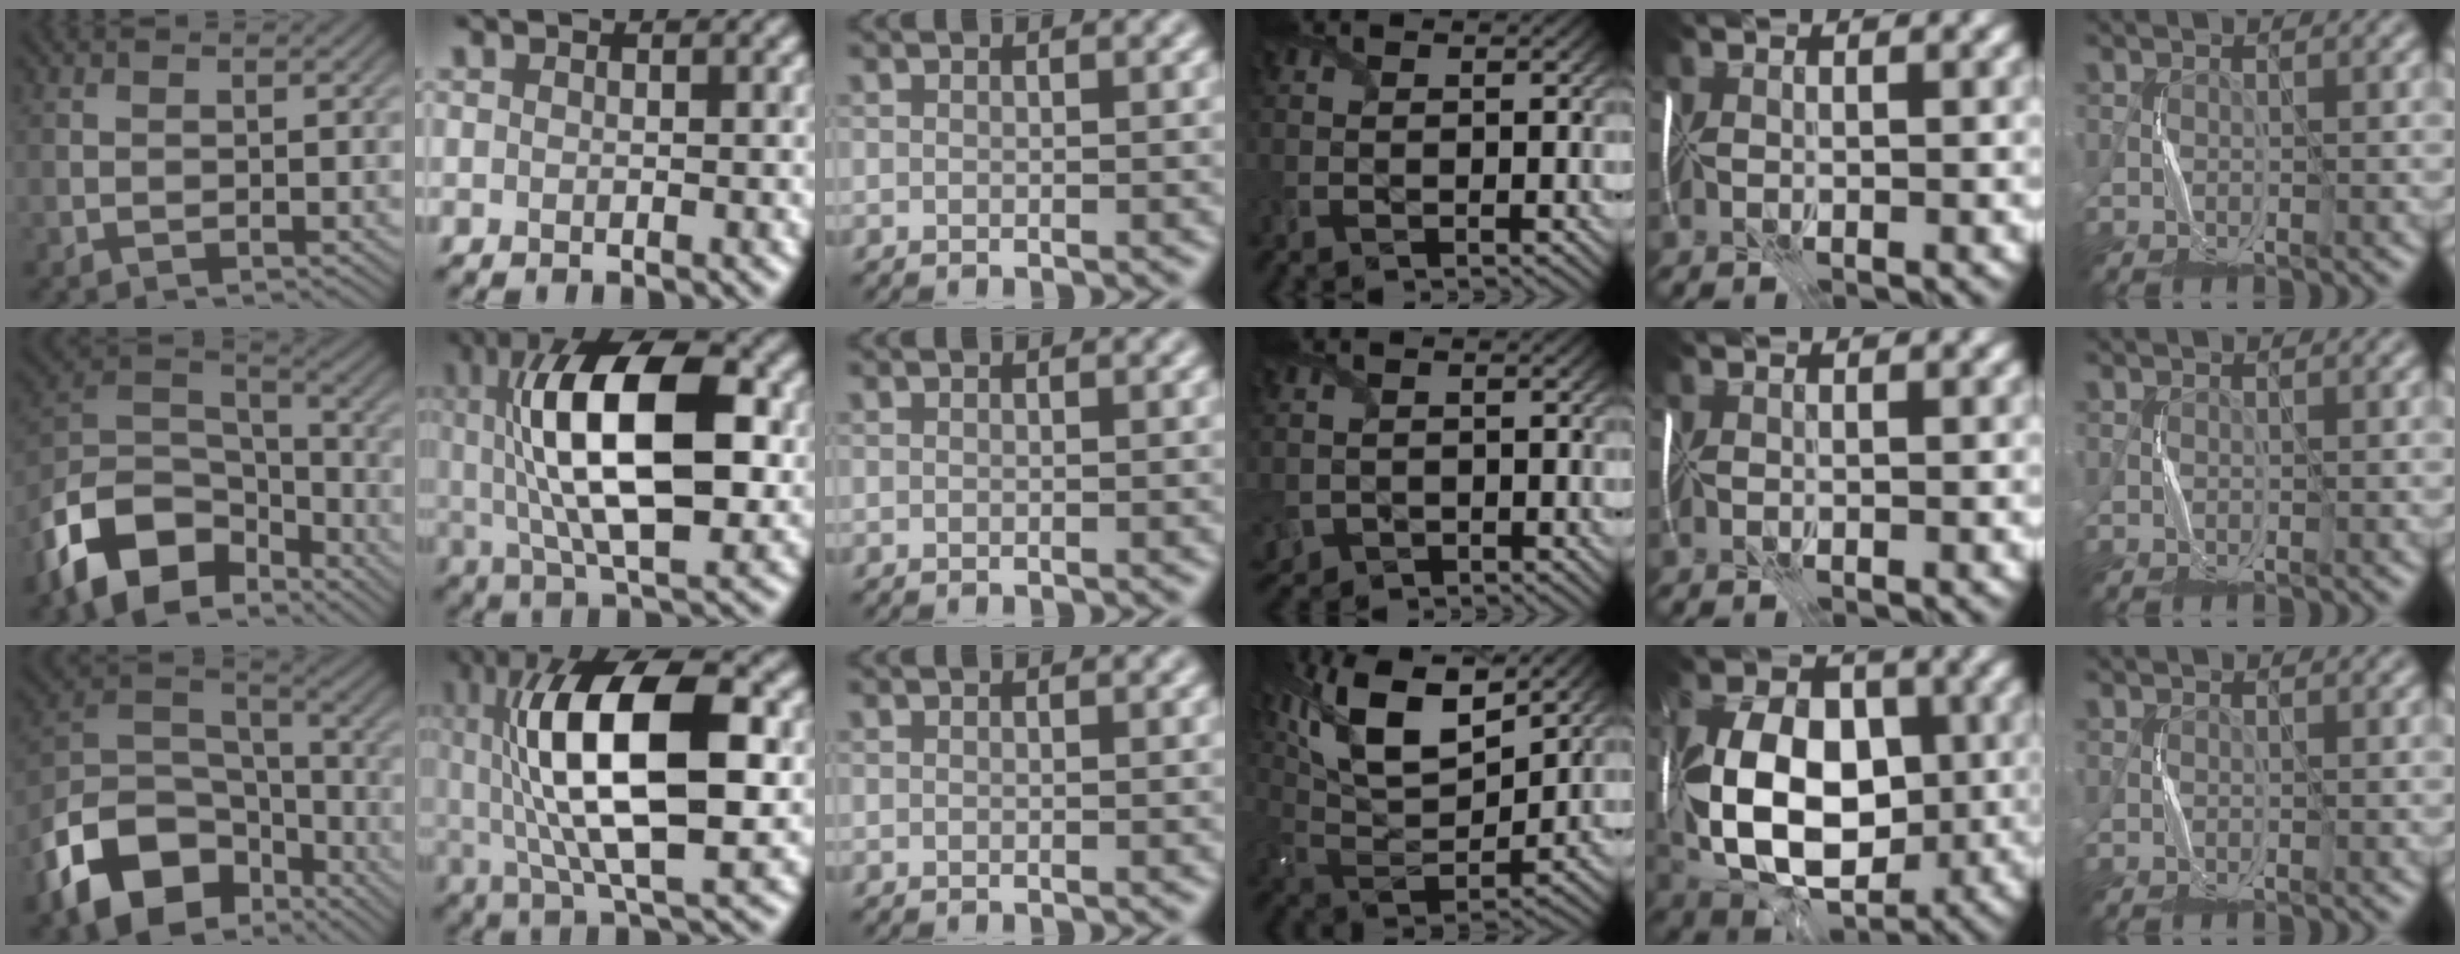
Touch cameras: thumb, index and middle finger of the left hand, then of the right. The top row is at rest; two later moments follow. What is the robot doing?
{"motion": "fold", "object": "plastic wrap"}